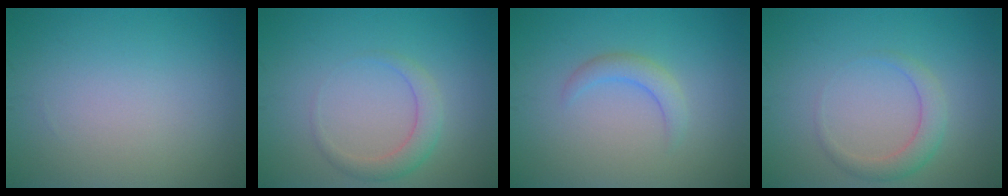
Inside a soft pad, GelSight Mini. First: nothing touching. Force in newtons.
{"total": 2.3, "press": 2.3, "slide": 0.1}
{"total": 2.0, "press": 2.0, "slide": 0.3}
{"total": 2.3, "press": 2.3, "slide": 0.1}